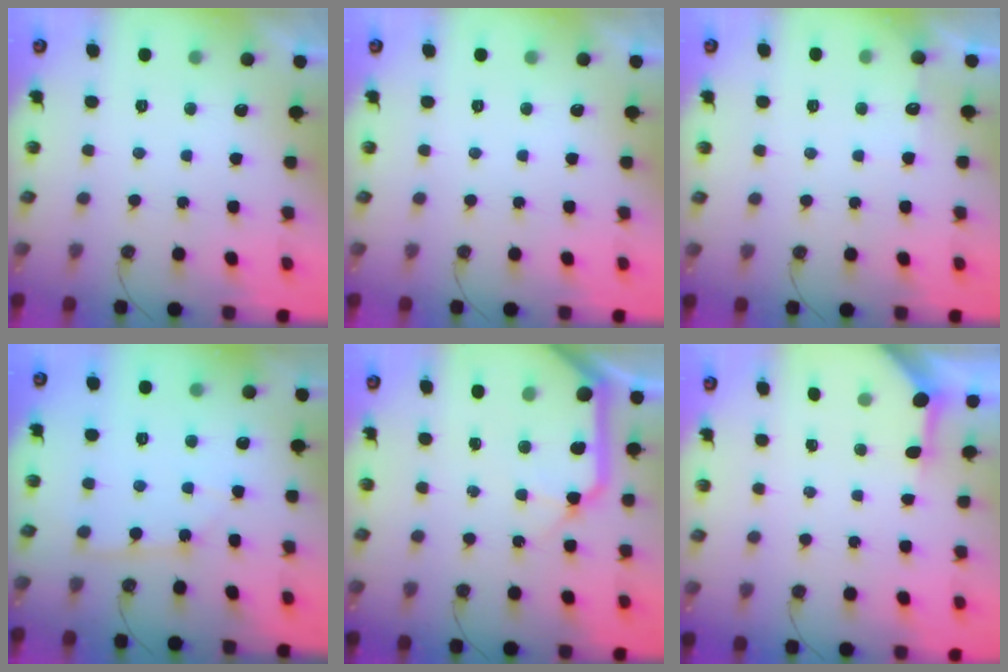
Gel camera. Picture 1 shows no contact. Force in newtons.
{"total": 0.0}
{"total": 4.8, "press": 4.8, "slide": 0.5}
{"total": 3.2, "press": 3.2, "slide": 0.5}
{"total": 17.0, "press": 16.8, "slide": 2.8}
{"total": 3.4, "press": 3.4, "slide": 0.4}